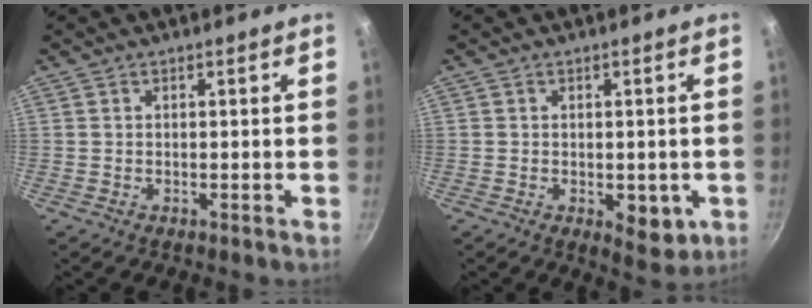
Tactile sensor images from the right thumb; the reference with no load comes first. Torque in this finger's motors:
{"motor_torque": [-0.36, 0.21, 0.08, -0.09, -0.03]}